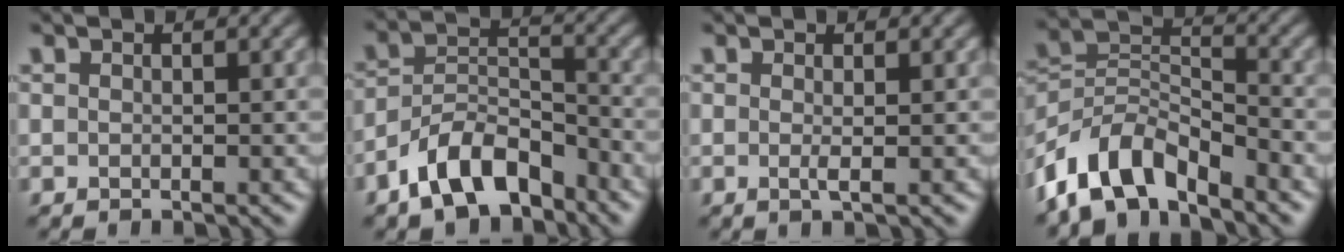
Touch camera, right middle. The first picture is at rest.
{"total": 7.1, "force": [-5.0, 3.4, 3.8], "torque": [-0.060, 0.004, -0.102]}
{"total": 1.0, "force": [-0.1, 0.1, 1.0], "torque": [-0.021, -0.004, -0.003]}
{"total": 7.6, "force": [-5.7, 3.3, 3.8], "torque": [-0.061, 0.000, -0.120]}